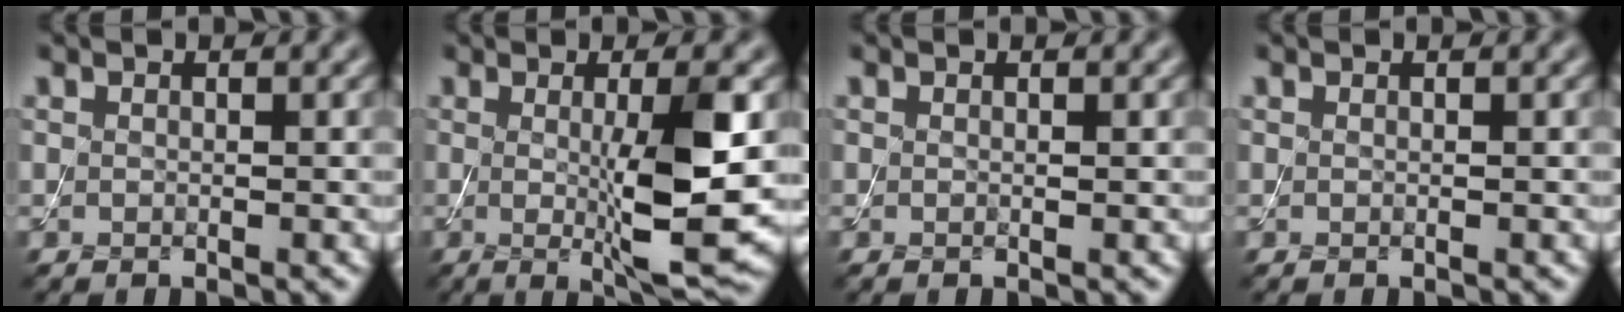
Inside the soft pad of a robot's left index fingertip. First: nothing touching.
{"total": 7.4, "force": [-0.2, 1.3, 7.3], "torque": [-0.114, -0.013, 0.004]}
{"total": 0.0}
{"total": 0.0}